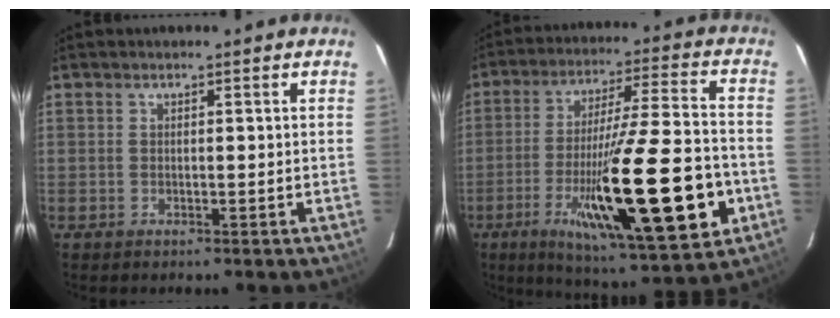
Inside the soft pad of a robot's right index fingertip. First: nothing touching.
{"total": 24.8, "force": [-7.5, 2.8, 23.5], "torque": [-0.377, -0.031, -0.113]}